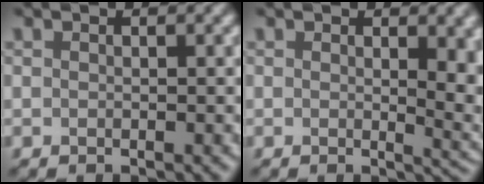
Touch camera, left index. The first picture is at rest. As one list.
[{"total": 5.7, "force": [0.8, 2.3, 5.2], "torque": [-0.044, -0.009, 0.018]}]